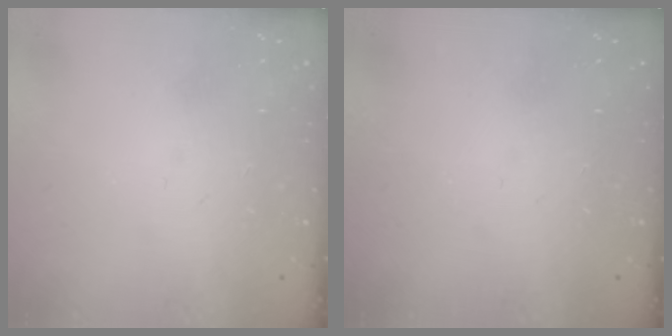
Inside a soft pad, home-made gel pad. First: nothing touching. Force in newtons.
{"total": 0.0}